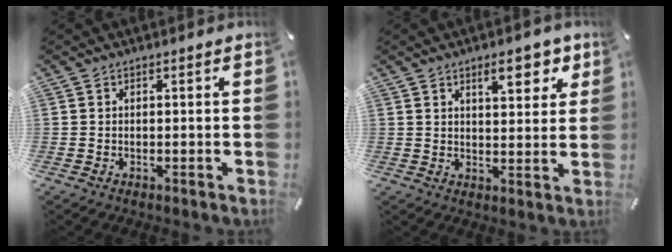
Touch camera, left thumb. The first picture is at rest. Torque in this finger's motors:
{"motor_torque": [0.24, -0.12, 0.06, -0.05, -0.02]}